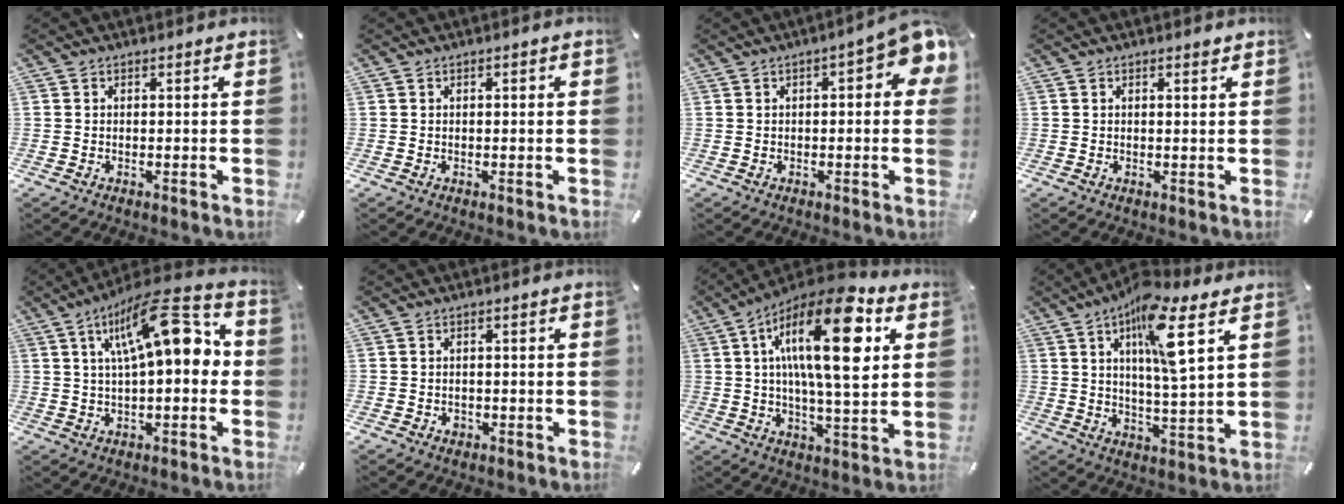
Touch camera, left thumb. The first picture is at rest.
{"total": 0.7, "force": [0.0, 0.2, 0.6], "torque": [-0.010, 0.003, -0.001]}
{"total": 8.0, "force": [2.2, 3.0, 7.1], "torque": [-0.090, -0.012, 0.035]}
{"total": 1.0, "force": [0.6, 0.1, 0.7], "torque": [-0.015, -0.001, 0.011]}
{"total": 17.3, "force": [5.3, 6.6, 15.1], "torque": [-0.224, -0.020, 0.083]}
{"total": 1.4, "force": [-0.4, 1.1, 0.6], "torque": [-0.014, 0.004, -0.011]}
{"total": 22.1, "force": [7.1, 7.4, 19.5], "torque": [-0.329, -0.025, 0.097]}
{"total": 12.8, "force": [6.2, 2.4, 10.9], "torque": [-0.189, -0.017, 0.098]}